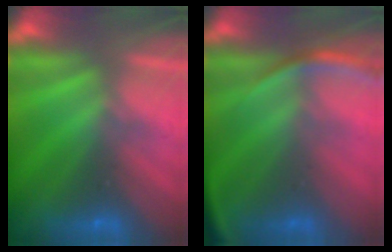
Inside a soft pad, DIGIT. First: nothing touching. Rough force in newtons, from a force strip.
{"total": 2.8}